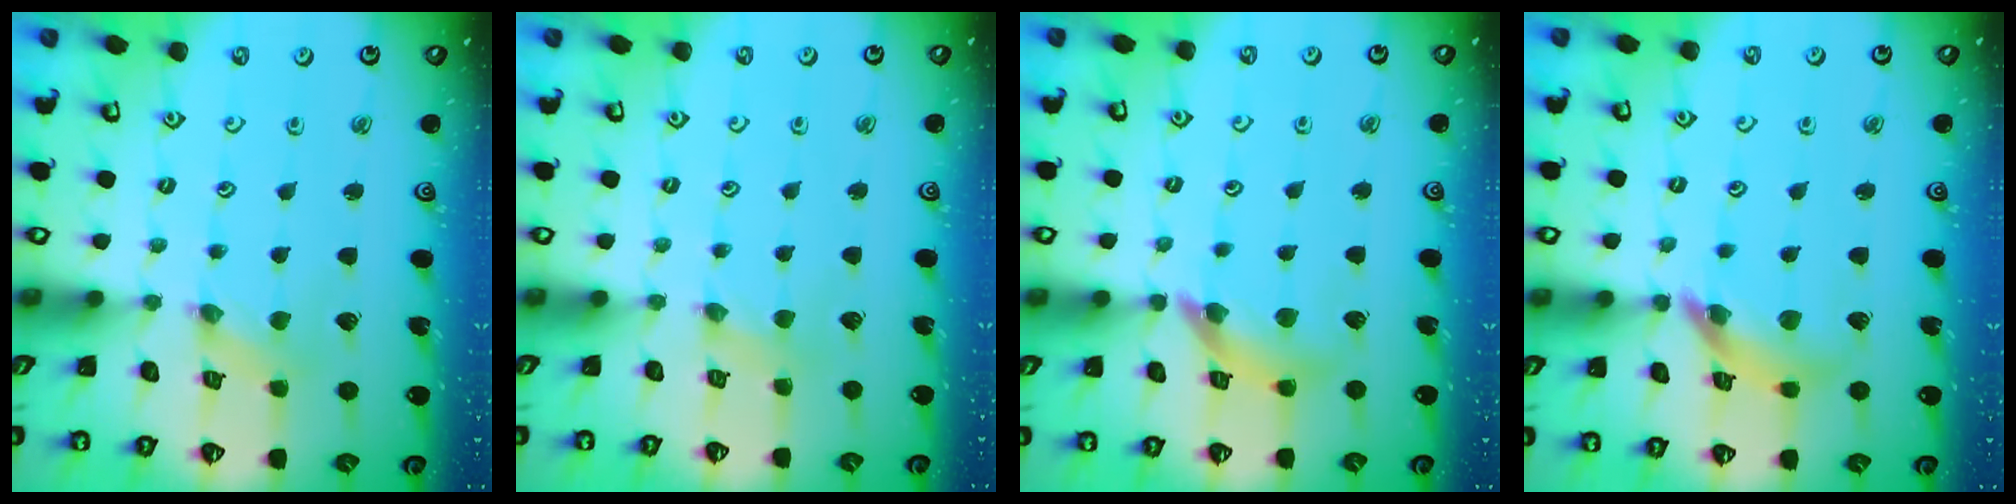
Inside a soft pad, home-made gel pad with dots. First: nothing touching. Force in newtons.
{"total": 1.6, "press": 1.5, "slide": 0.4}
{"total": 10.7, "press": 10.6, "slide": 1.4}
{"total": 10.7, "press": 10.7, "slide": 1.0}